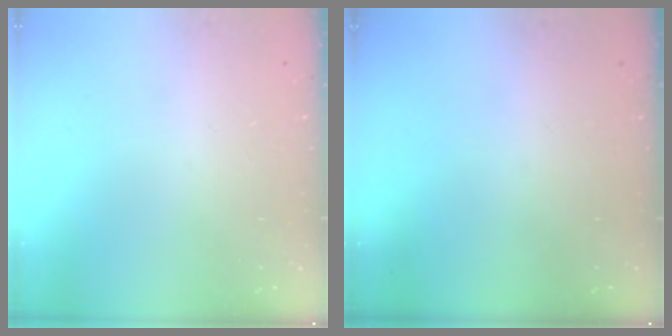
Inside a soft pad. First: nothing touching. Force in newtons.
{"total": 0.0}